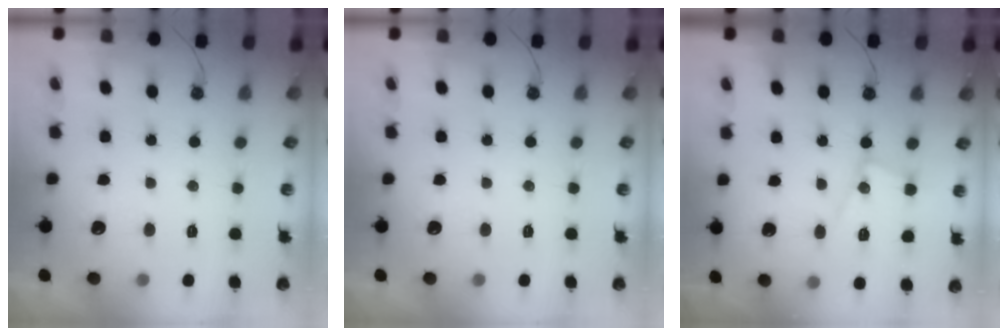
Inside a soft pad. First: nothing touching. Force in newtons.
{"total": 0.0}
{"total": 12.8, "press": 12.8, "slide": 1.0}